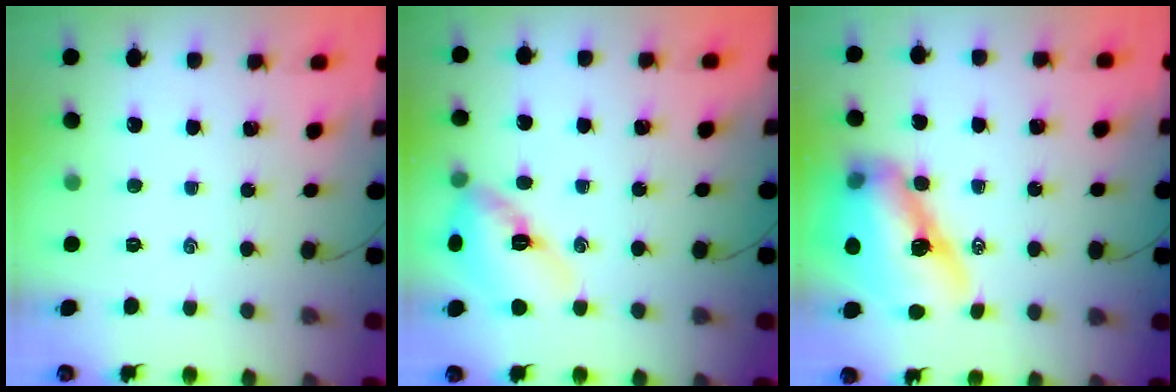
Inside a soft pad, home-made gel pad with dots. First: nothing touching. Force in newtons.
{"total": 13.0, "press": 12.9, "slide": 1.6}
{"total": 15.5, "press": 14.9, "slide": 4.3}